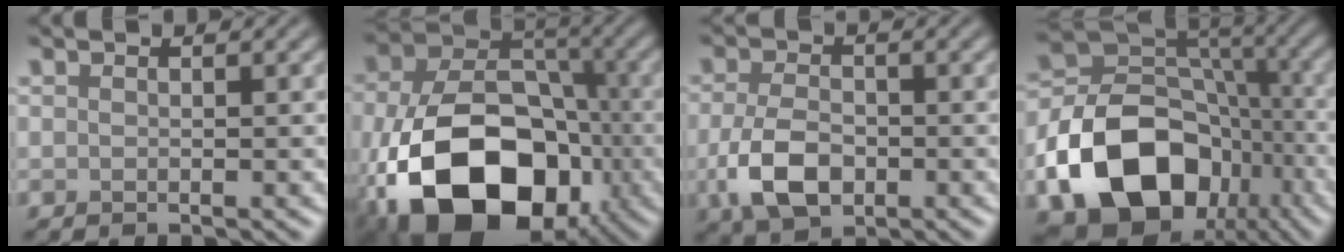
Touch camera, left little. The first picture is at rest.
{"total": 15.9, "force": [-6.2, 10.5, 10.1], "torque": [-0.171, -0.034, -0.104]}
{"total": 5.2, "force": [-1.6, 3.1, 3.8], "torque": [-0.082, -0.008, -0.033]}
{"total": 15.3, "force": [-6.5, 11.0, 8.4], "torque": [-0.163, -0.011, -0.117]}